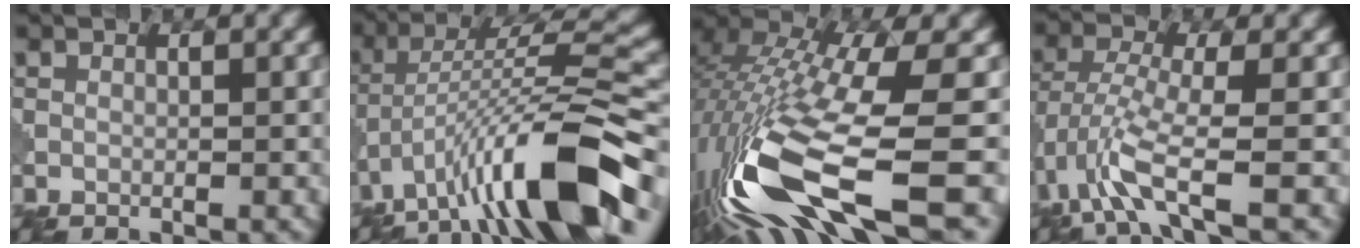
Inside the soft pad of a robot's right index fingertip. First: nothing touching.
{"total": 11.7, "force": [-6.2, 2.9, 9.5], "torque": [-0.160, 0.018, -0.108]}
{"total": 16.3, "force": [-4.9, 5.3, 14.6], "torque": [-0.314, -0.040, -0.073]}
{"total": 6.4, "force": [-3.5, 1.7, 5.1], "torque": [-0.109, 0.000, -0.072]}